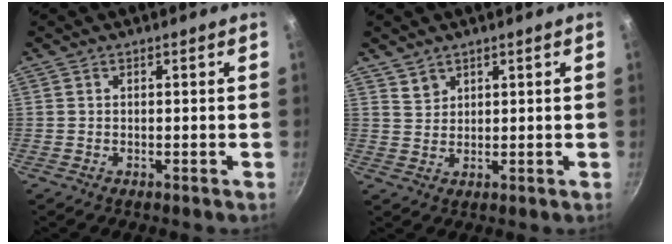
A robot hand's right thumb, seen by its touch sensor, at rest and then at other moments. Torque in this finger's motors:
{"motor_torque": [-0.11, 0.33, 0.38, -0.29, -0.02]}